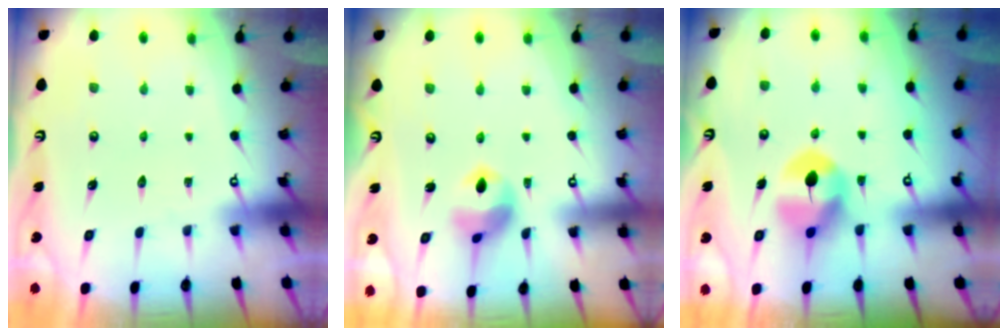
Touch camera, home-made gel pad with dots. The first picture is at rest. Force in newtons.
{"total": 9.9, "press": 9.8, "slide": 1.2}
{"total": 7.2, "press": 7.2, "slide": 0.6}